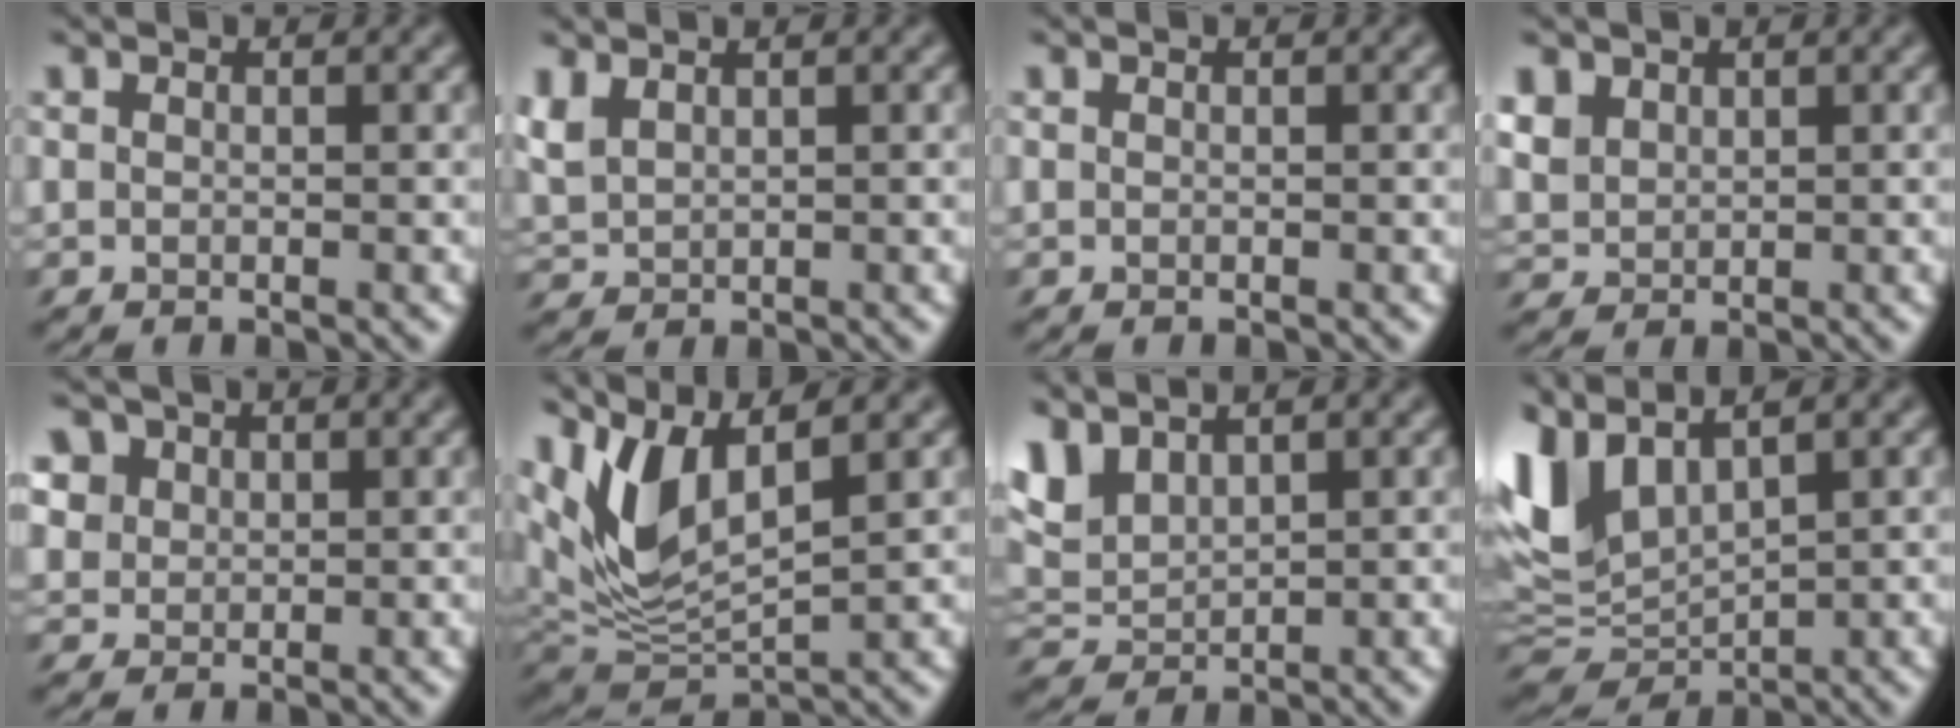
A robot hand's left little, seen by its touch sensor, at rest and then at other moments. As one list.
[{"total": 1.6, "force": [0.6, 0.9, 1.2], "torque": [-0.032, 0.001, 0.009]}, {"total": 0.0}, {"total": 2.4, "force": [1.0, 1.6, 1.4], "torque": [-0.039, 0.005, 0.011]}, {"total": 4.3, "force": [1.2, 3.4, 2.2], "torque": [-0.049, 0.025, 0.007]}, {"total": 7.8, "force": [3.0, 2.4, 6.8], "torque": [-0.168, 0.005, 0.056]}, {"total": 4.5, "force": [1.9, 1.8, 3.6], "torque": [-0.089, 0.001, 0.030]}, {"total": 5.9, "force": [1.0, 2.4, 5.3], "torque": [-0.114, -0.002, 0.013]}]